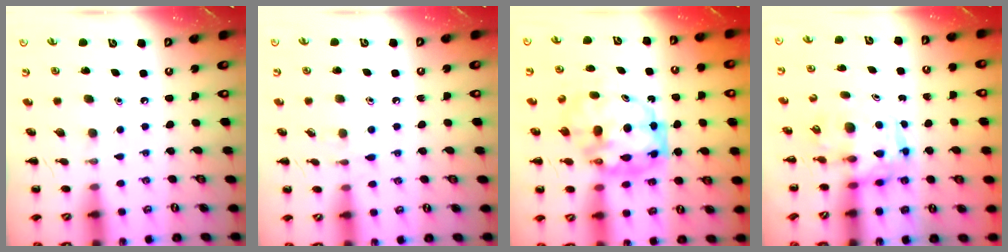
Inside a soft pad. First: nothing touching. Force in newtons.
{"total": 5.5, "press": 5.1, "slide": 2.2}
{"total": 9.2, "press": 8.9, "slide": 2.6}
{"total": 3.6, "press": 3.5, "slide": 0.6}